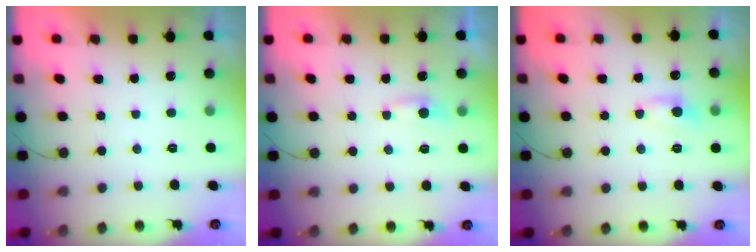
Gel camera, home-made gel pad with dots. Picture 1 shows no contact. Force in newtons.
{"total": 3.5, "press": 3.4, "slide": 0.3}
{"total": 5.2, "press": 5.2, "slide": 0.8}